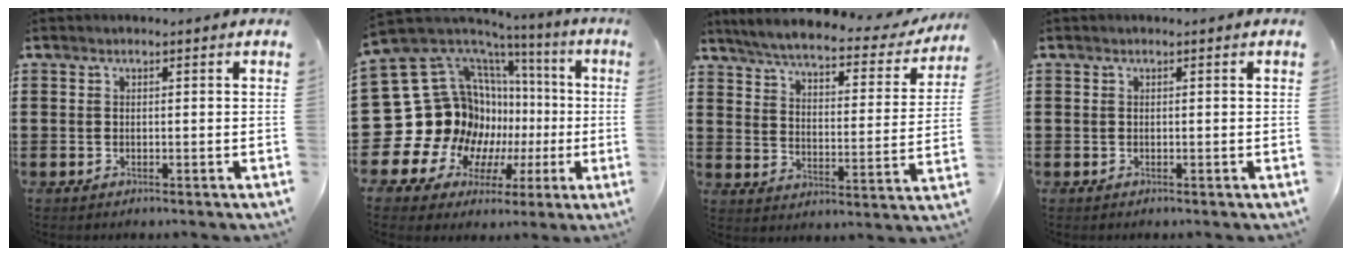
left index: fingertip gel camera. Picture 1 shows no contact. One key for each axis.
{"total": 21.4, "fx": -1.0, "fy": 18.3, "fz": 11.0, "tx": -0.284, "ty": -0.046, "tz": 0.033}
{"total": 5.1, "fx": 4.6, "fy": 0.2, "fz": 2.2, "tx": -0.064, "ty": -0.028, "tz": 0.074}
{"total": 0.0}